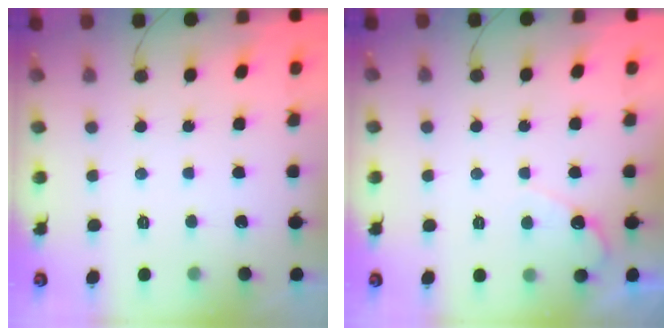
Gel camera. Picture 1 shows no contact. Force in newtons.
{"total": 3.7, "press": 3.7, "slide": 0.2}